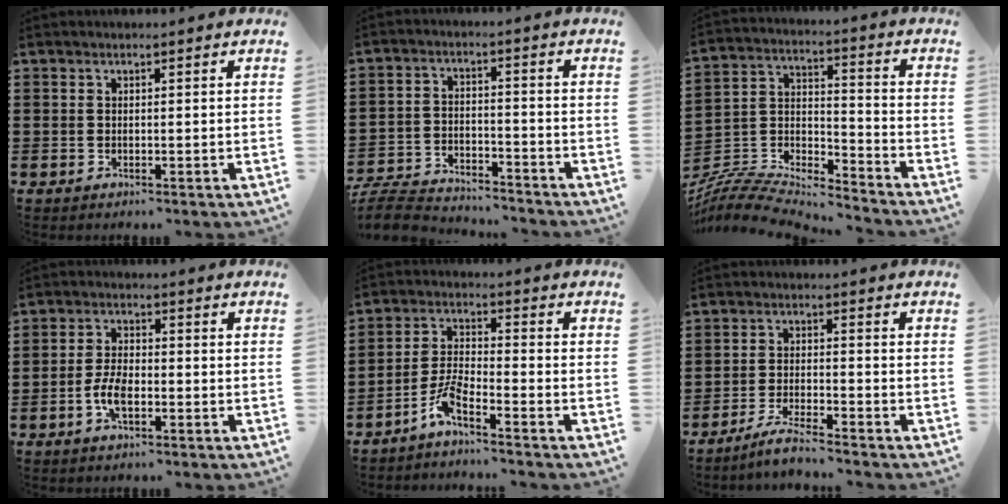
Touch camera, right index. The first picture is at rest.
{"total": 6.0, "force": [-5.8, 0.9, 1.0], "torque": [-0.041, 0.001, -0.121]}
{"total": 7.5, "force": [-7.3, 1.2, 1.2], "torque": [-0.037, -0.002, -0.151]}
{"total": 4.8, "force": [-1.7, 2.2, 3.9], "torque": [-0.096, -0.003, -0.037]}
{"total": 5.3, "force": [-4.3, 0.3, 3.0], "torque": [-0.088, -0.013, -0.092]}
{"total": 4.1, "force": [-3.8, -0.1, 1.4], "torque": [-0.033, 0.000, -0.077]}